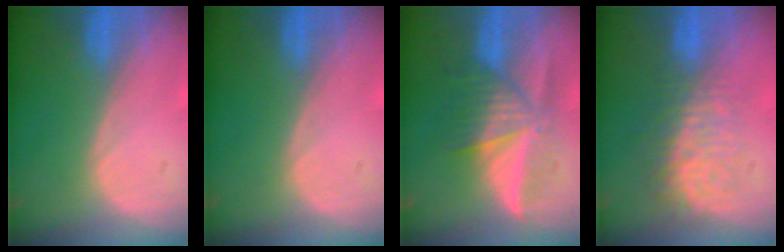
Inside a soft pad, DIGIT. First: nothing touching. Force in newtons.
{"total": 0.0}
{"total": 6.9, "press": 6.9, "slide": 0.2}
{"total": 7.8, "press": 7.2, "slide": 2.9}